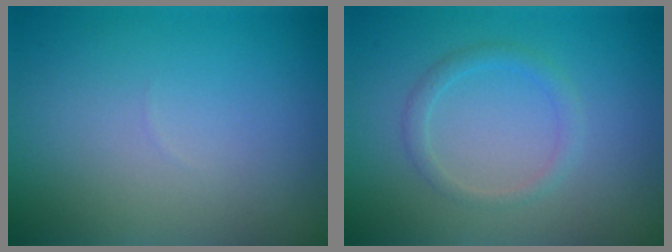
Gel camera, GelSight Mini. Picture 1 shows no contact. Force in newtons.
{"total": 1.6, "press": 1.6, "slide": 0.0}